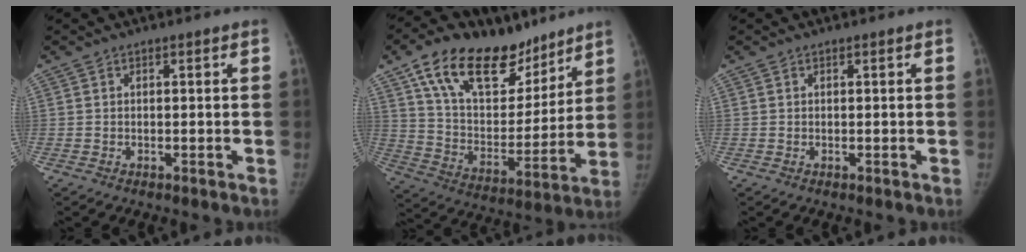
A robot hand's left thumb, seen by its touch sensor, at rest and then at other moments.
{"total": 23.9, "force": [15.5, 12.7, 13.0], "torque": [-0.179, -0.046, 0.267]}
{"total": 0.0}